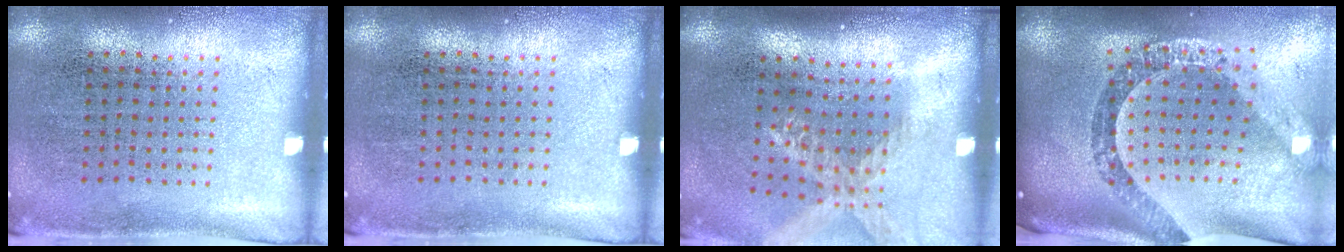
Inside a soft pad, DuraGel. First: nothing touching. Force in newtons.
{"total": 0.0}
{"total": 1.6, "press": 1.4, "slide": 0.9}
{"total": 2.6, "press": 2.0, "slide": 1.6}